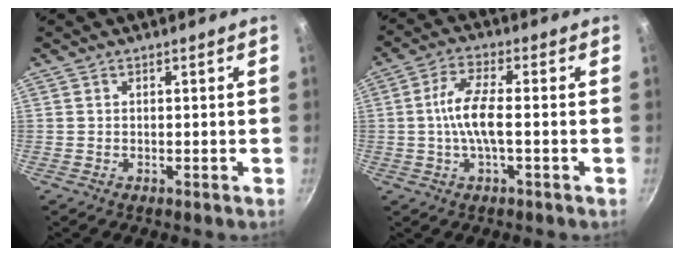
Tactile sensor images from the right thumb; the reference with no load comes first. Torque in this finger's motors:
{"motor_torque": [2.46, 1.40, 1.46, -1.31, 0.45]}